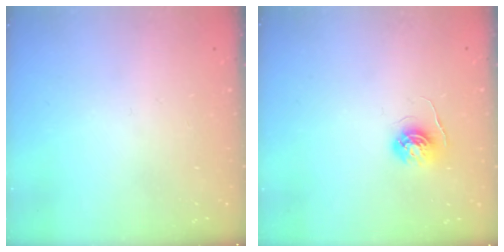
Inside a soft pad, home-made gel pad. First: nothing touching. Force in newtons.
{"total": 4.3, "press": 4.3, "slide": 0.5}